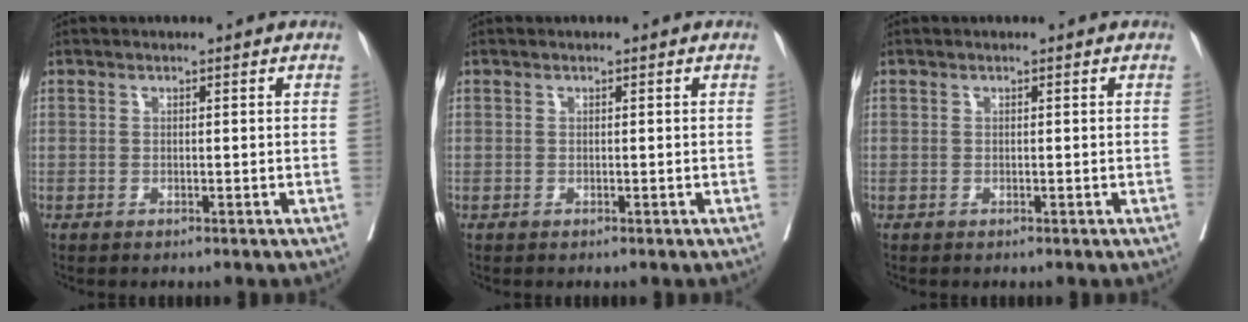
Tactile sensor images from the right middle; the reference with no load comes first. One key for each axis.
{"total": 0.0}
{"total": 0.0}